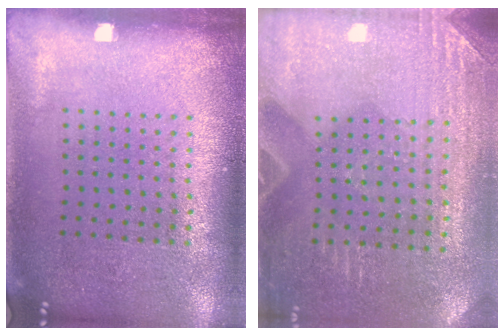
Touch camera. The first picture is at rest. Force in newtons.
{"total": 2.9, "press": 2.9, "slide": 0.4}